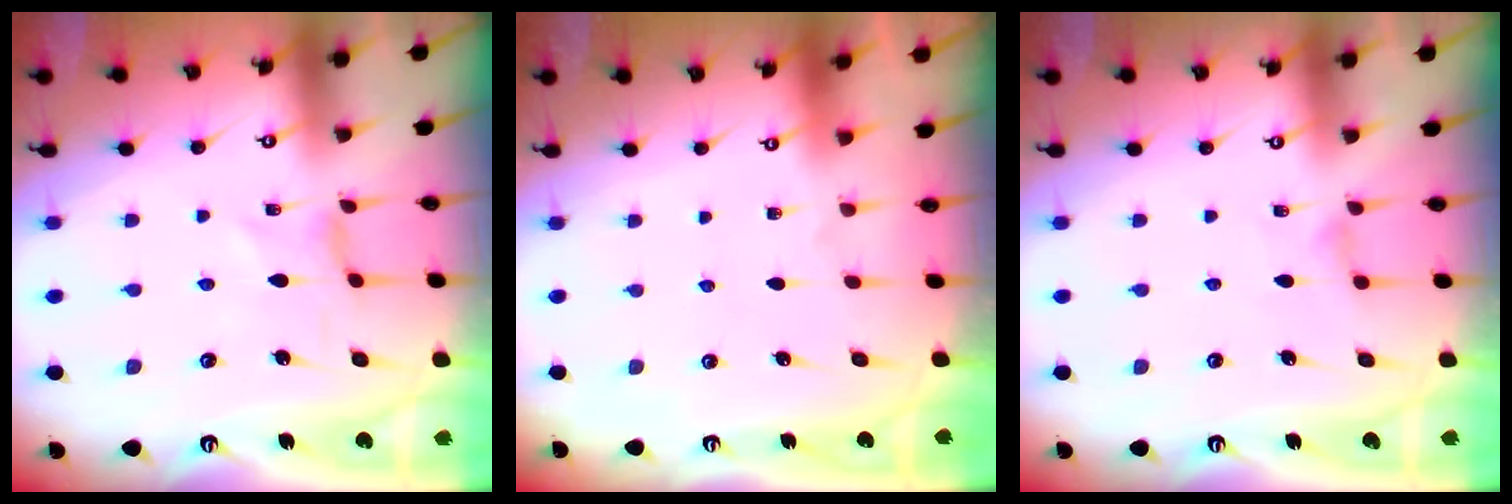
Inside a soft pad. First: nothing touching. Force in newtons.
{"total": 0.0}
{"total": 0.9, "press": 0.8, "slide": 0.4}